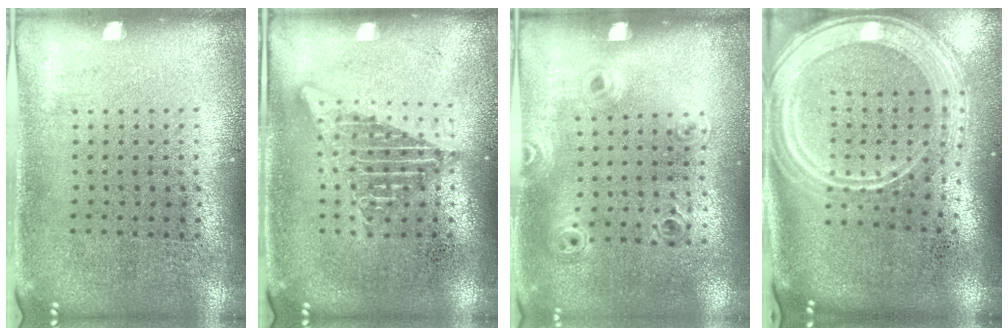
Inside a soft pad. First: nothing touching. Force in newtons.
{"total": 2.0, "press": 2.0, "slide": 0.2}
{"total": 0.9, "press": 0.9, "slide": 0.1}
{"total": 3.2, "press": 2.6, "slide": 1.8}